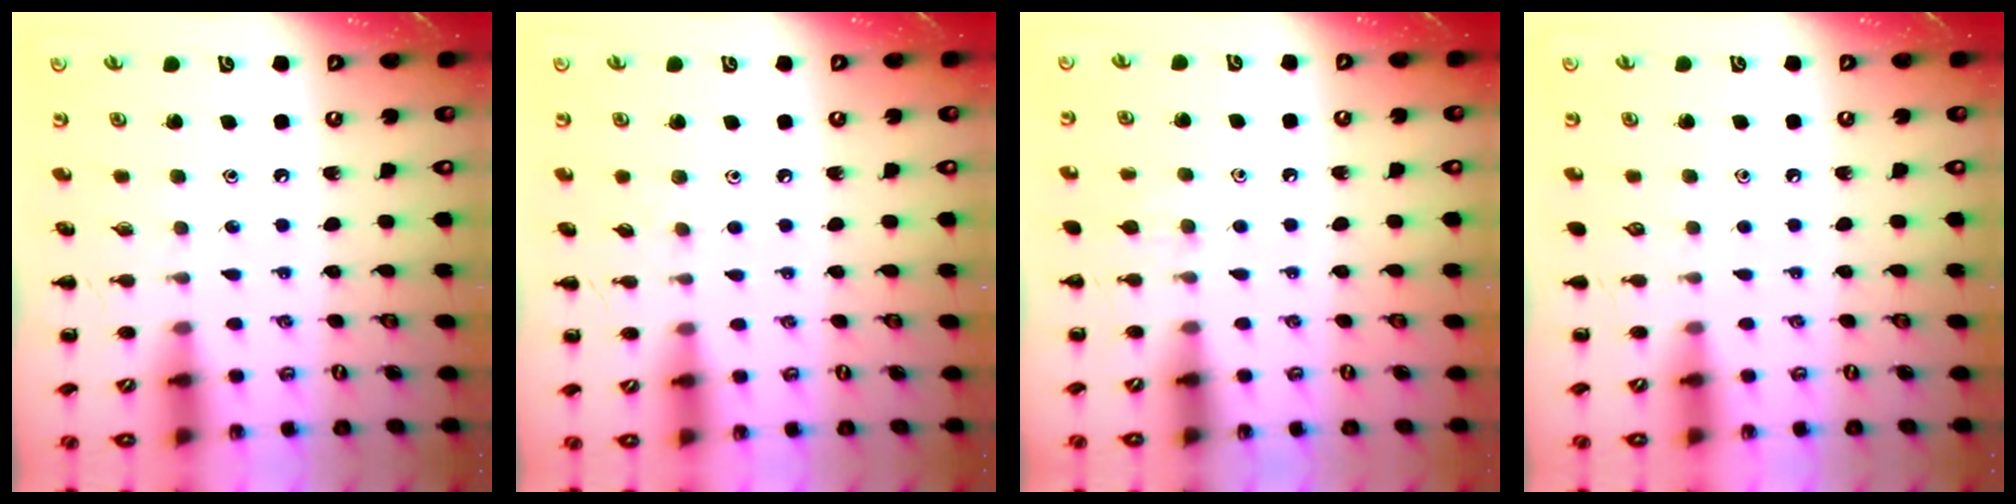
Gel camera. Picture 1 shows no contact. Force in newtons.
{"total": 4.0, "press": 3.7, "slide": 1.5}
{"total": 3.9, "press": 3.6, "slide": 1.6}
{"total": 0.0}